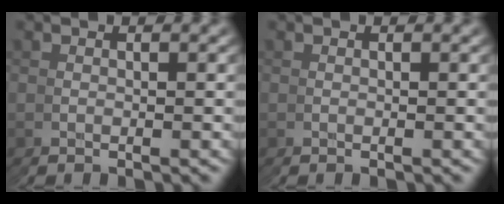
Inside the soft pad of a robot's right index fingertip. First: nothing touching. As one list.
[{"total": 0.0}]